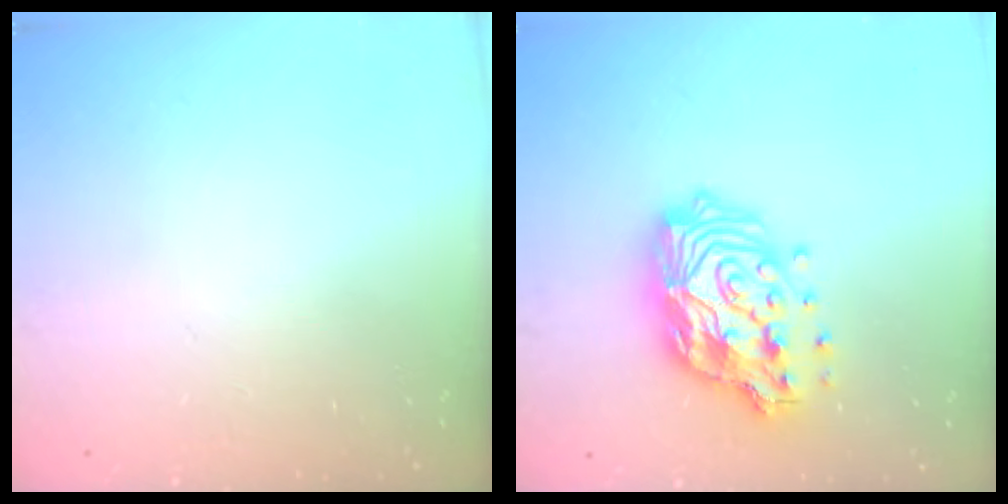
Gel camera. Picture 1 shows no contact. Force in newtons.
{"total": 18.7, "press": 18.6, "slide": 1.5}